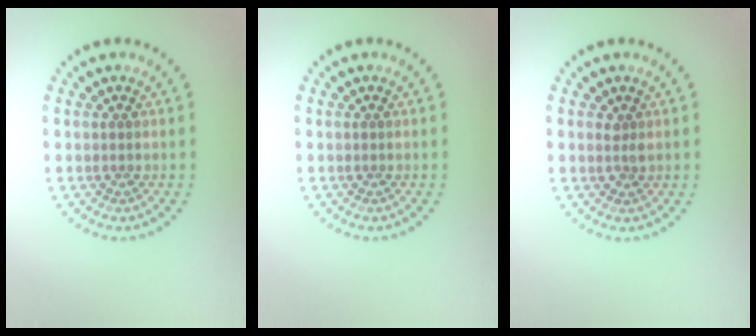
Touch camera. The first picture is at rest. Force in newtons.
{"total": 0.0}
{"total": 0.7, "press": 0.7, "slide": 0.2}